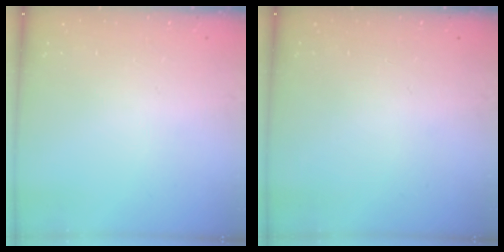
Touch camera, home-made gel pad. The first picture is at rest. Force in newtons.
{"total": 0.0}